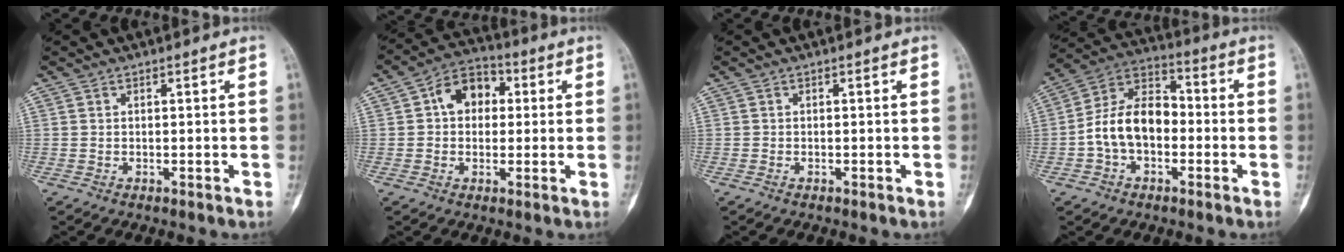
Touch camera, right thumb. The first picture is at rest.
{"total": 8.9, "force": [1.6, 6.7, 5.7], "torque": [-0.055, 0.021, 0.015]}
{"total": 0.0}
{"total": 12.6, "force": [-2.1, 8.4, 9.1], "torque": [-0.146, 0.044, -0.051]}